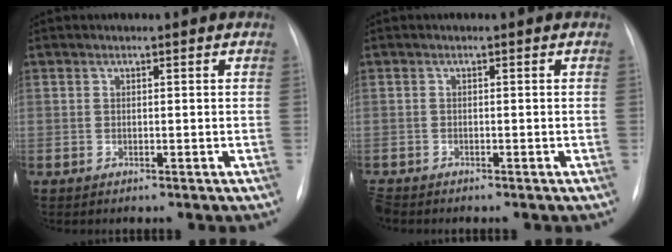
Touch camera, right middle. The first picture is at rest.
{"total": 1.7, "force": [-1.6, 0.5, 0.3], "torque": [-0.007, -0.005, -0.025]}